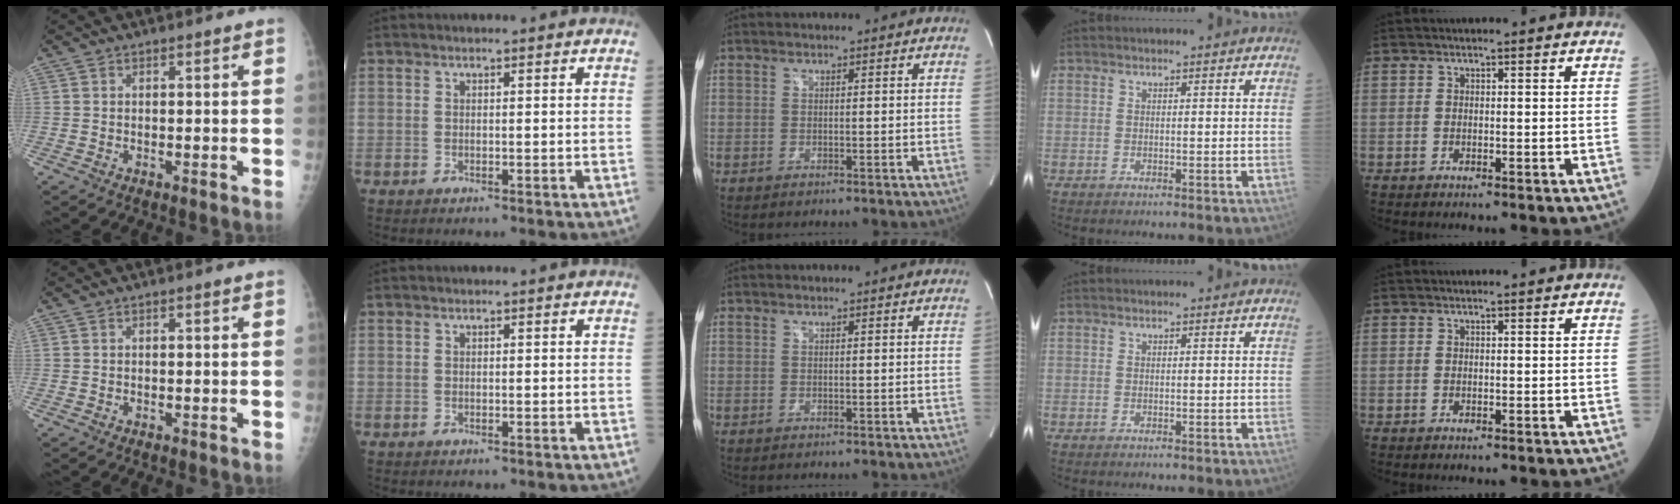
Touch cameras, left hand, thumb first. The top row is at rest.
{}